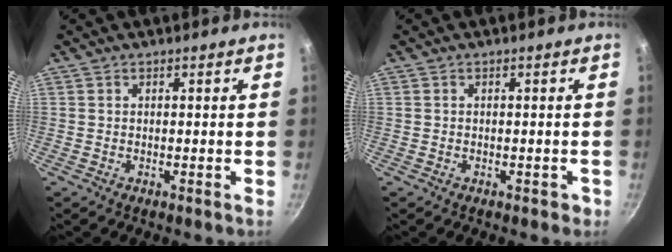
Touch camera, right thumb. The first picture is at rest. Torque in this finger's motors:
{"motor_torque": [-0.08, 0.87, -0.34, -0.03, 0.01]}